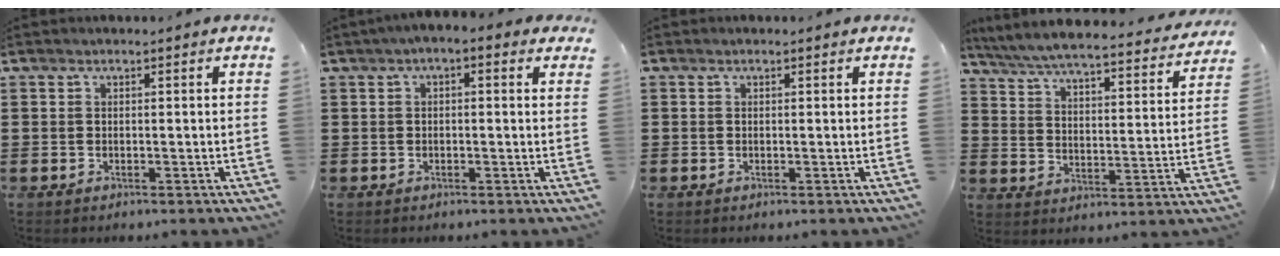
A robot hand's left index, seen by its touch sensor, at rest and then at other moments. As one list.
[{"total": 1.9, "force": [0.1, 0.7, 1.7], "torque": [-0.032, 0.005, -0.001]}, {"total": 0.0}, {"total": 5.7, "force": [5.5, -0.2, 1.6], "torque": [-0.058, -0.040, 0.089]}]